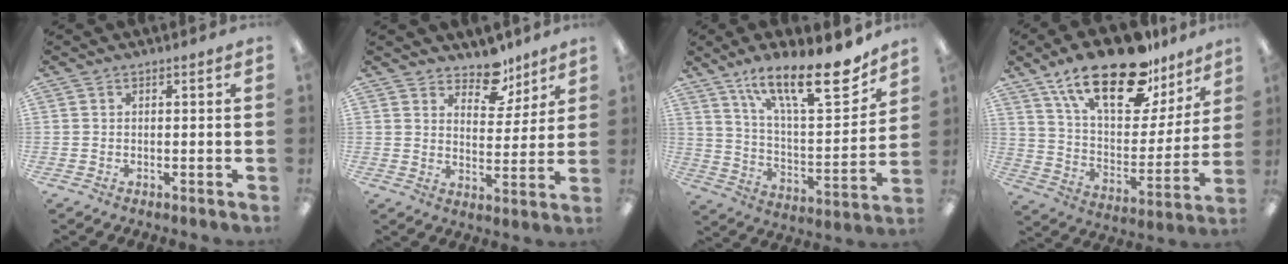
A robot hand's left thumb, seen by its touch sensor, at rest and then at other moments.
{"total": 9.7, "force": [7.5, 5.0, 3.6], "torque": [-0.041, -0.048, 0.133]}
{"total": 20.9, "force": [14.9, 5.9, 13.4], "torque": [-0.197, -0.100, 0.243]}
{"total": 24.2, "force": [16.7, 9.9, 14.6], "torque": [-0.238, -0.103, 0.287]}